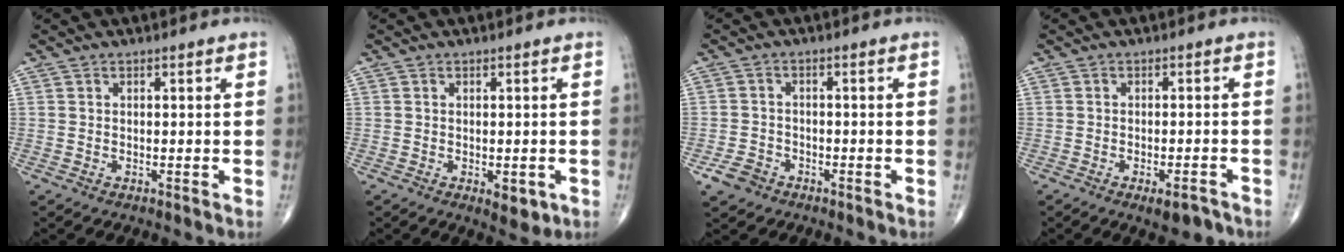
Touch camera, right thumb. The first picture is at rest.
{"total": 3.7, "force": [-1.2, 1.9, 3.0], "torque": [-0.027, -0.005, -0.008]}
{"total": 3.8, "force": [-2.3, 2.8, 1.1], "torque": [-0.013, 0.015, -0.040]}
{"total": 4.3, "force": [-2.8, 1.6, 2.9], "torque": [-0.036, 0.013, -0.034]}